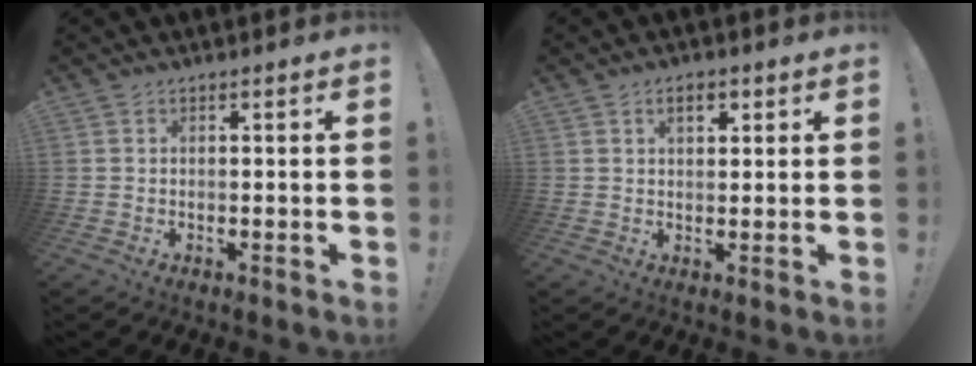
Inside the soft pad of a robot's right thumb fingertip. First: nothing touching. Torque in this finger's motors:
{"motor_torque": [-0.33, 0.63, 0.08, -0.06, 0.00]}